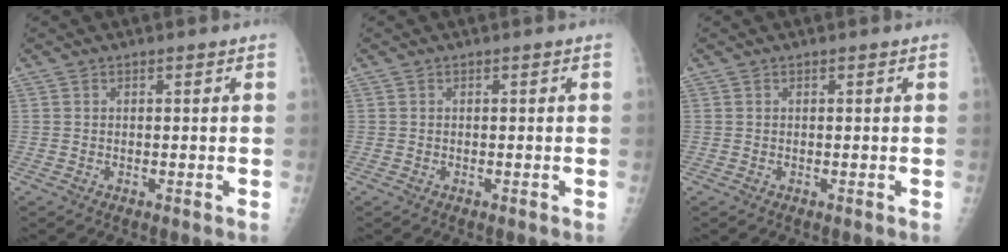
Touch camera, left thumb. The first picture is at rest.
{"total": 0.0}
{"total": 0.0}